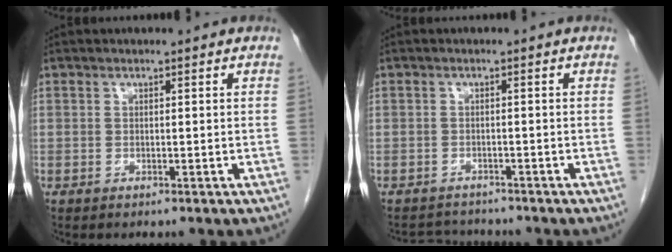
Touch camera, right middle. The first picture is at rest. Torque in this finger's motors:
{"motor_torque": [-1.06, -0.13, -0.38, -0.11]}